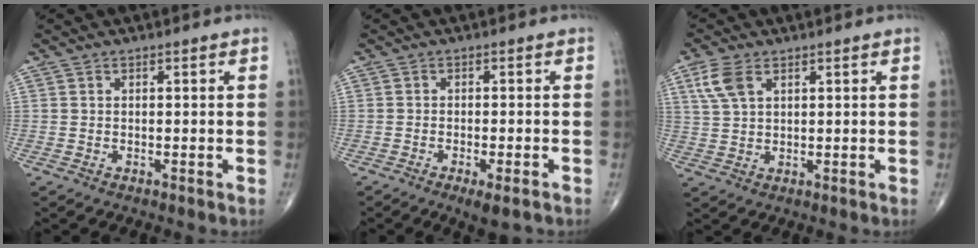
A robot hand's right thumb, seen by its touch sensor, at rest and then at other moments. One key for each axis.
{"total": 4.1, "fx": -2.4, "fy": 1.0, "fz": 3.1, "tx": -0.049, "ty": 0.000, "tz": -0.034}
{"total": 5.4, "fx": 2.5, "fy": 3.0, "fz": 3.7, "tx": -0.085, "ty": 0.003, "tz": 0.056}